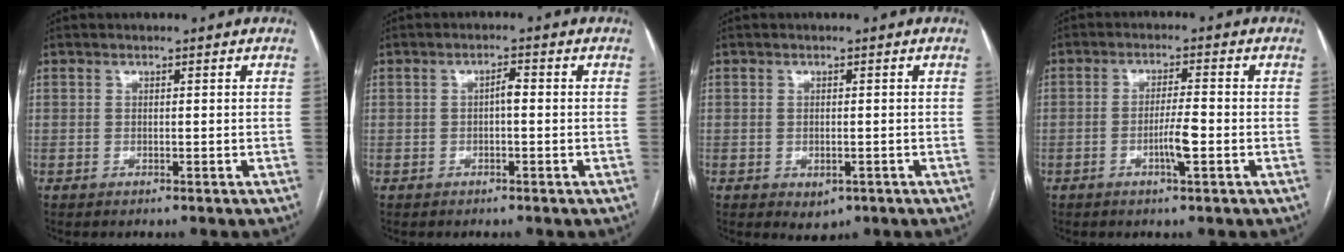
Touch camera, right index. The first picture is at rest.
{"total": 1.7, "force": [-0.2, 0.5, 1.6], "torque": [-0.026, 0.005, -0.003]}
{"total": 2.4, "force": [-1.0, 1.5, 1.6], "torque": [-0.020, -0.002, 0.000]}
{"total": 4.2, "force": [-1.4, 0.1, 4.0], "torque": [-0.072, -0.003, -0.026]}